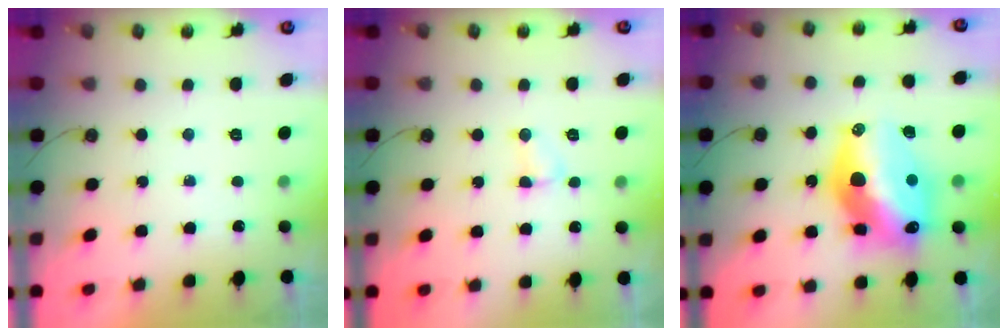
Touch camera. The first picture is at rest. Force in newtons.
{"total": 2.7, "press": 2.7, "slide": 0.4}
{"total": 20.1, "press": 20.0, "slide": 1.9}